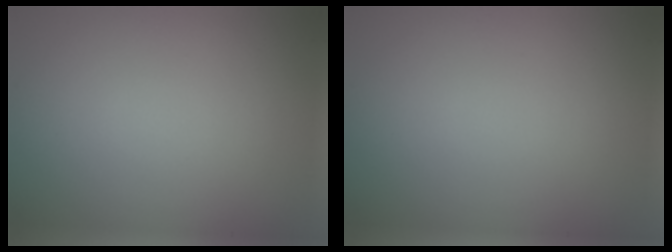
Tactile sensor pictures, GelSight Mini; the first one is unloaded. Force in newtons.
{"total": 0.0}